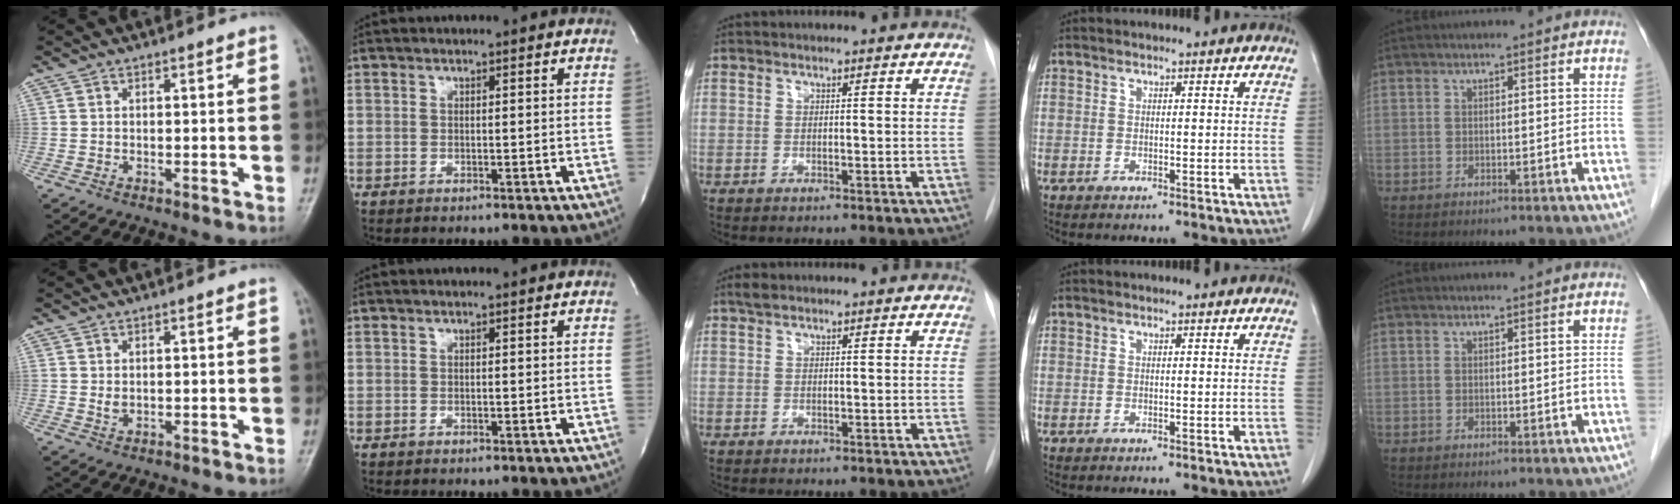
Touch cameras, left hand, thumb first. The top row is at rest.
{"thumb": {"total": 1.5, "force": [0.6, 0.7, 1.2], "torque": [-0.021, -0.004, 0.017]}, "middle": {"total": 1.1, "force": [0.8, 0.5, 0.6], "torque": [-0.013, 0.014, 0.015]}}